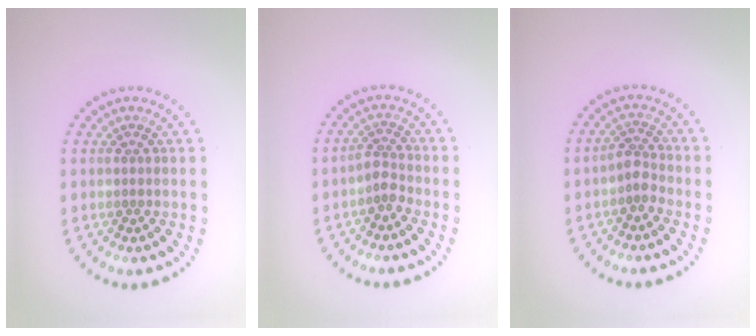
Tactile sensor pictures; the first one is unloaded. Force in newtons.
{"total": 1.9, "press": 1.3, "slide": 1.3}
{"total": 1.7, "press": 1.4, "slide": 1.0}